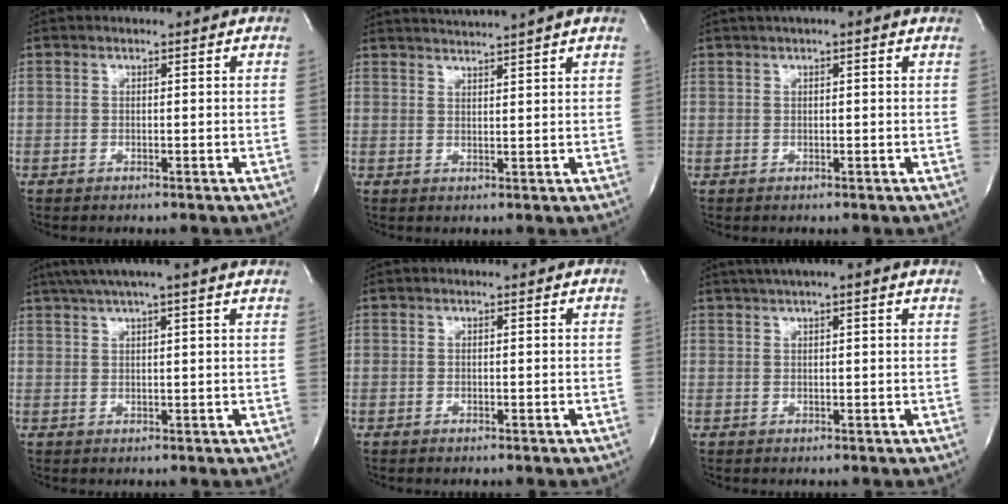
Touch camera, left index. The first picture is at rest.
{"total": 5.8, "force": [5.2, -1.8, 1.9], "torque": [-0.031, 0.002, 0.074]}
{"total": 3.0, "force": [1.9, 0.2, 2.3], "torque": [-0.038, 0.019, 0.026]}
{"total": 9.6, "force": [7.7, -0.5, 5.8], "torque": [-0.103, 0.034, 0.100]}
{"total": 0.0}
{"total": 6.5, "force": [4.9, -0.1, 4.3], "torque": [-0.072, 0.029, 0.070]}